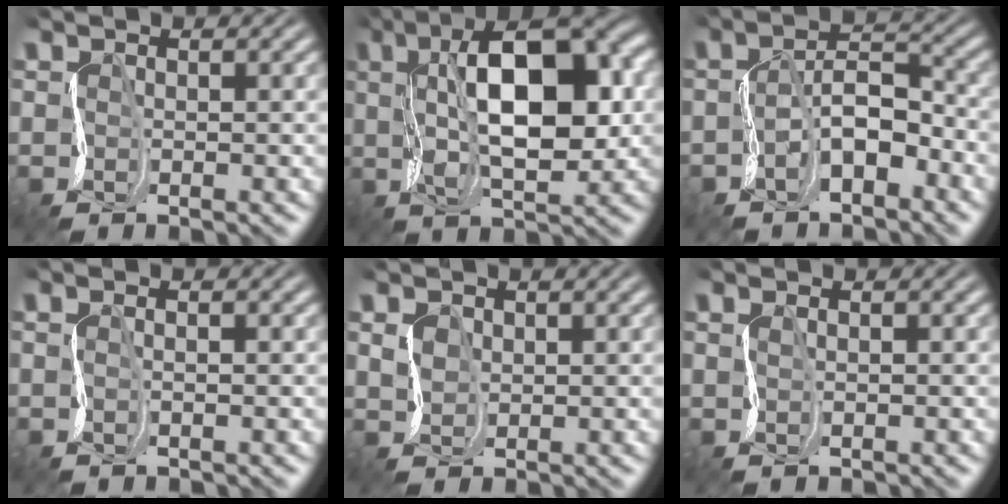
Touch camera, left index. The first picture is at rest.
{"total": 10.1, "force": [2.4, 4.1, 9.0], "torque": [-0.150, 0.023, 0.036]}
{"total": 2.4, "force": [-1.7, 1.0, 1.4], "torque": [-0.045, 0.019, -0.035]}
{"total": 0.6, "force": [0.5, 0.3, 0.2], "torque": [-0.010, 0.008, -0.006]}
{"total": 1.1, "force": [0.4, 0.0, -1.0], "torque": [-0.008, 0.006, 0.011]}
{"total": 0.7, "force": [0.6, -0.1, -0.5], "torque": [-0.005, 0.009, 0.005]}